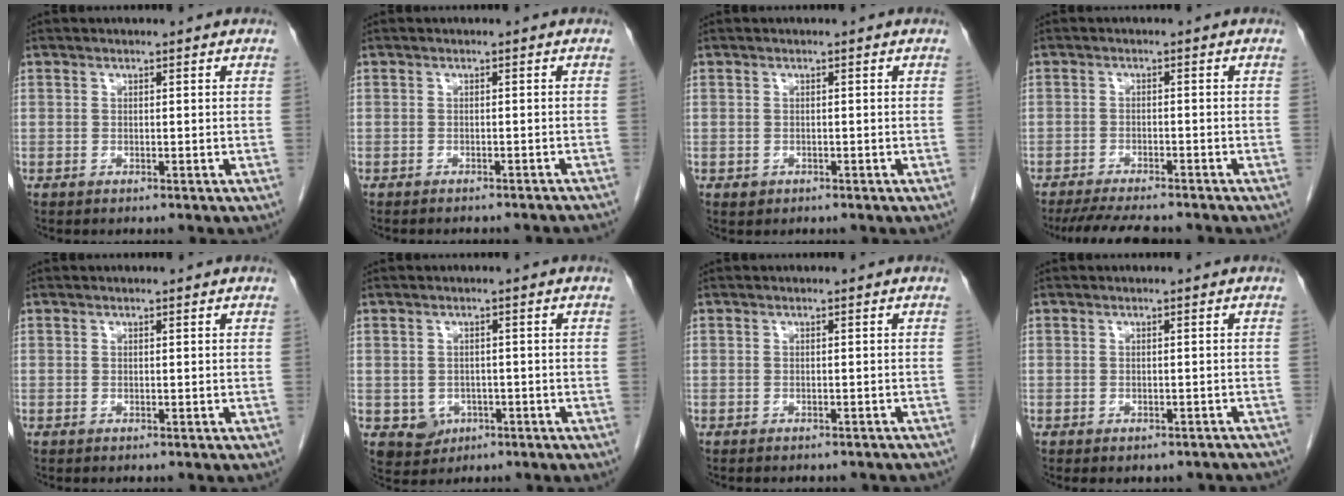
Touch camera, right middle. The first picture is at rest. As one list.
[{"total": 9.2, "force": [-8.5, 1.8, 2.8], "torque": [-0.027, -0.004, -0.085]}, {"total": 0.8, "force": [-0.4, 0.7, 0.2], "torque": [-0.003, 0.002, -0.001]}, {"total": 9.2, "force": [-8.0, 0.8, 4.4], "torque": [-0.062, -0.018, -0.122]}, {"total": 0.0}, {"total": 3.9, "force": [-1.3, 3.5, 1.1], "torque": [-0.014, 0.003, -0.011]}, {"total": 7.0, "force": [-6.2, 2.2, 2.4], "torque": [-0.027, -0.002, -0.063]}, {"total": 5.7, "force": [-4.9, 2.4, 1.7], "torque": [-0.013, 0.006, -0.049]}]